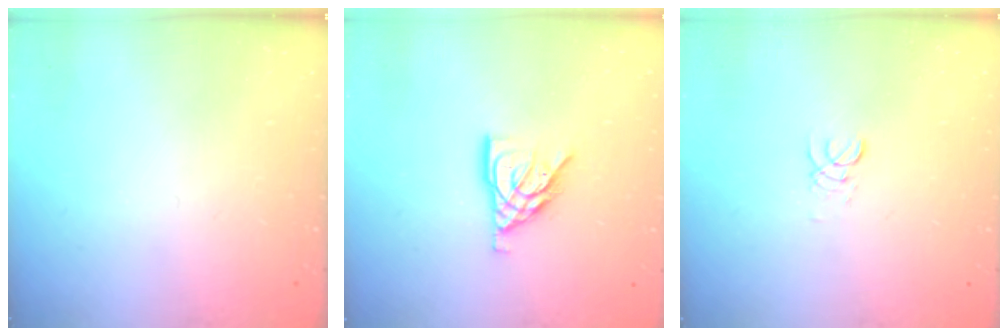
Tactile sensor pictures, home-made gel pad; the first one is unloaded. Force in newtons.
{"total": 9.9, "press": 9.8, "slide": 1.2}
{"total": 2.0, "press": 2.0, "slide": 0.2}